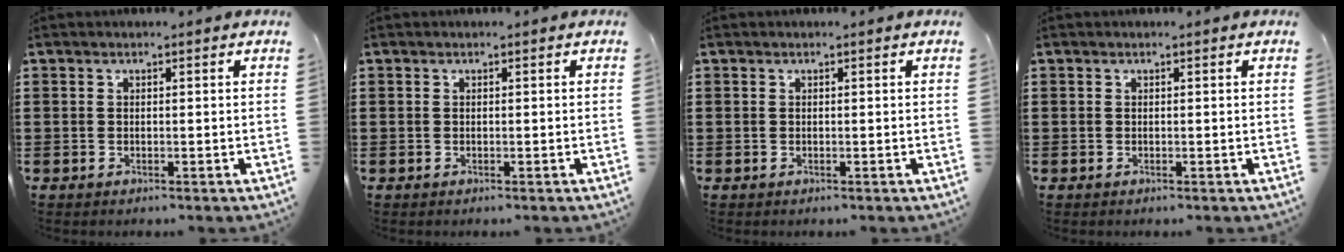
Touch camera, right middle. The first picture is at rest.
{"total": 0.0}
{"total": 0.0}
{"total": 0.0}